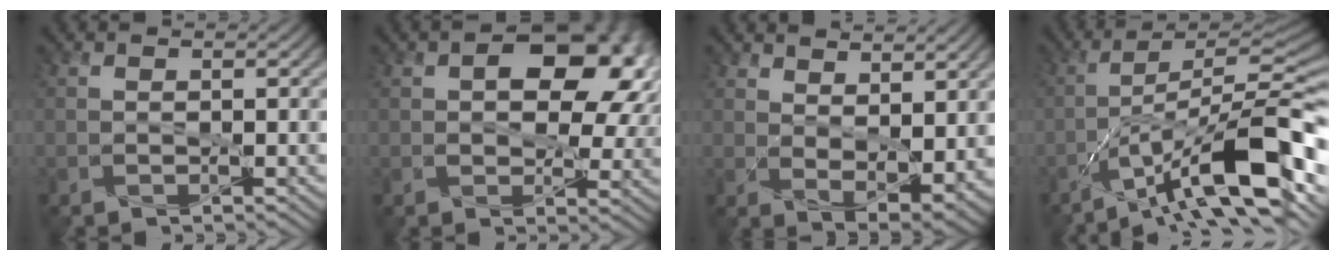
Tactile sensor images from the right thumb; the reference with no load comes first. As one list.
[{"total": 12.3, "force": [2.8, 7.7, 9.1], "torque": [-0.111, -0.003, 0.050]}, {"total": 7.4, "force": [4.3, 3.6, 4.9], "torque": [-0.099, -0.009, 0.086]}, {"total": 15.5, "force": [-8.1, 4.0, 12.6], "torque": [-0.195, 0.012, -0.138]}]